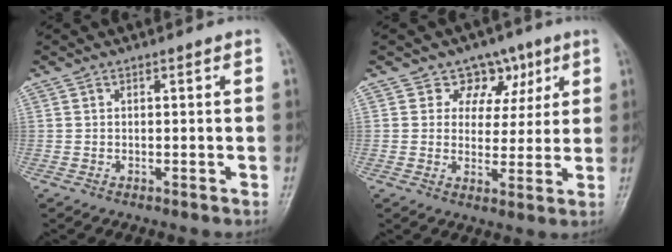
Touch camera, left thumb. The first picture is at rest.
{"total": 7.1, "force": [3.9, 5.8, 1.6], "torque": [0.021, -0.011, 0.057]}